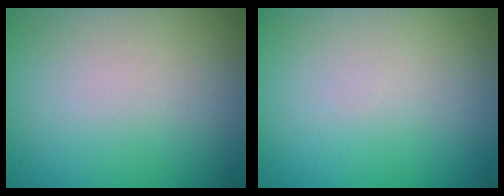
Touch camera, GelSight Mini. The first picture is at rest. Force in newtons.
{"total": 0.0}